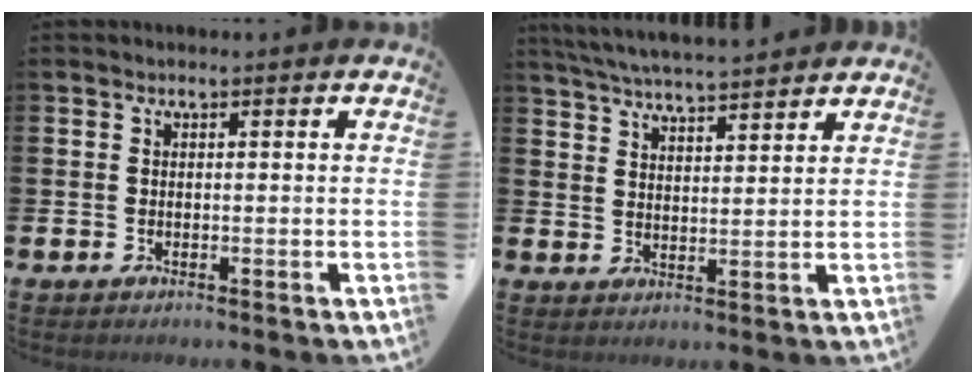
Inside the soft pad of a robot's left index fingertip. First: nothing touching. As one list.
[{"total": 5.7, "force": [5.6, 0.1, 1.1], "torque": [-0.037, -0.031, 0.100]}]